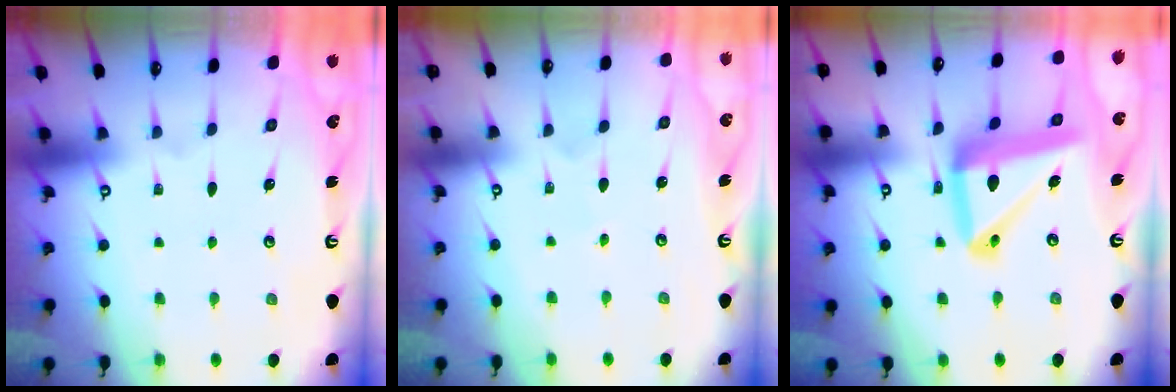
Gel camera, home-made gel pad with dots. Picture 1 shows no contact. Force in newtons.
{"total": 2.9, "press": 2.9, "slide": 0.3}
{"total": 17.2, "press": 17.1, "slide": 1.9}